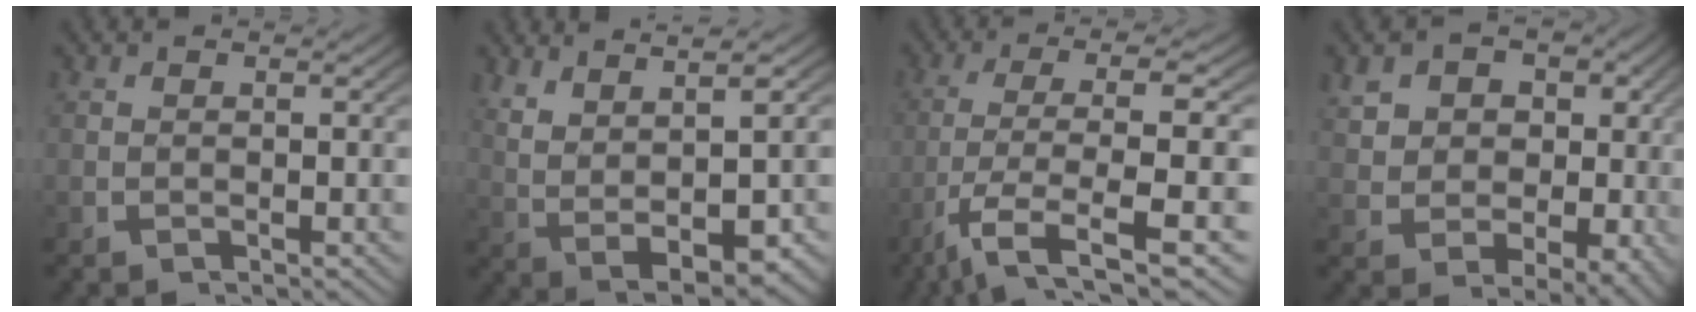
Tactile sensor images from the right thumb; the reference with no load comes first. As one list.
[{"total": 9.0, "force": [1.4, 5.1, 7.3], "torque": [-0.157, -0.034, 0.051]}, {"total": 9.4, "force": [-2.7, 3.5, 8.3], "torque": [-0.191, -0.041, -0.013]}, {"total": 10.2, "force": [2.2, 7.9, 6.1], "torque": [-0.116, -0.030, 0.045]}]